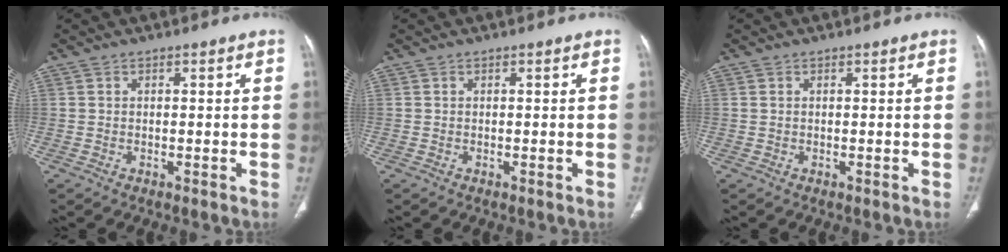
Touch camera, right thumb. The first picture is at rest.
{"total": 0.0}
{"total": 0.0}